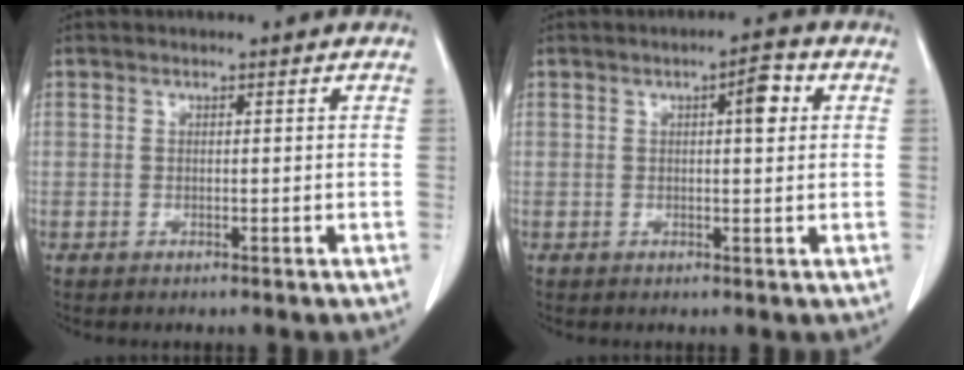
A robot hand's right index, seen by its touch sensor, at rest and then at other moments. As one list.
[{"total": 3.7, "force": [1.1, 0.9, 3.5], "torque": [-0.051, 0.008, 0.014]}]